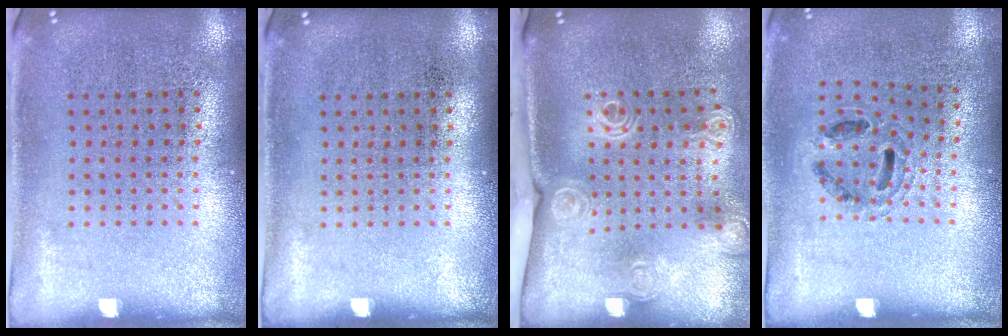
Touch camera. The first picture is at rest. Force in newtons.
{"total": 0.0}
{"total": 2.0, "press": 1.6, "slide": 1.3}
{"total": 0.9, "press": 0.8, "slide": 0.2}